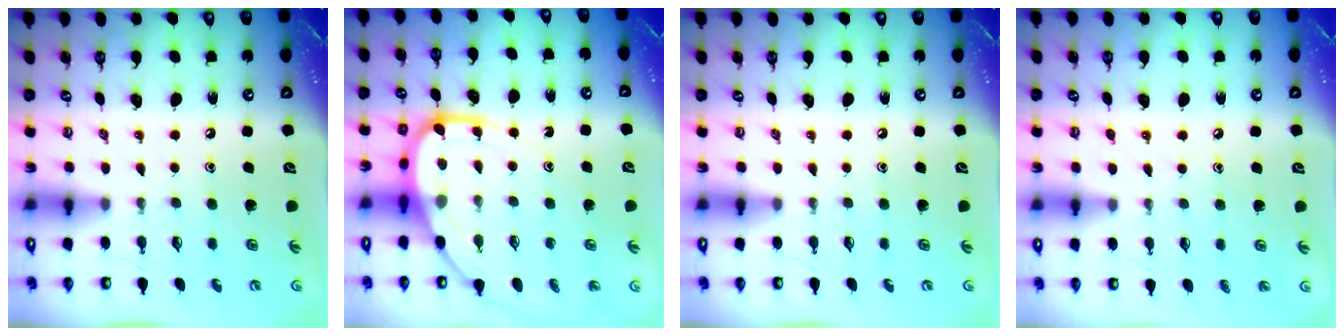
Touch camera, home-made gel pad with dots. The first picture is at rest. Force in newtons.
{"total": 11.8, "press": 11.7, "slide": 1.0}
{"total": 0.0}
{"total": 5.6, "press": 5.6, "slide": 0.6}